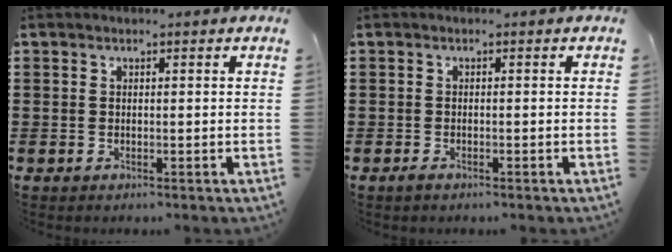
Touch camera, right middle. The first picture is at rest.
{"total": 0.8, "force": [-0.6, 0.3, 0.4], "torque": [-0.010, -0.003, -0.012]}